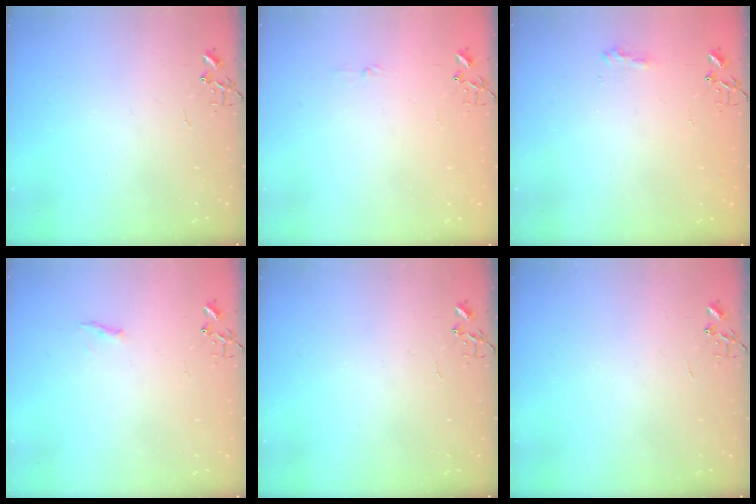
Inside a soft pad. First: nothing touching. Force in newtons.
{"total": 3.5, "press": 3.5, "slide": 0.4}
{"total": 7.8, "press": 7.8, "slide": 0.3}
{"total": 4.7, "press": 4.6, "slide": 0.6}
{"total": 0.0}
{"total": 0.0}